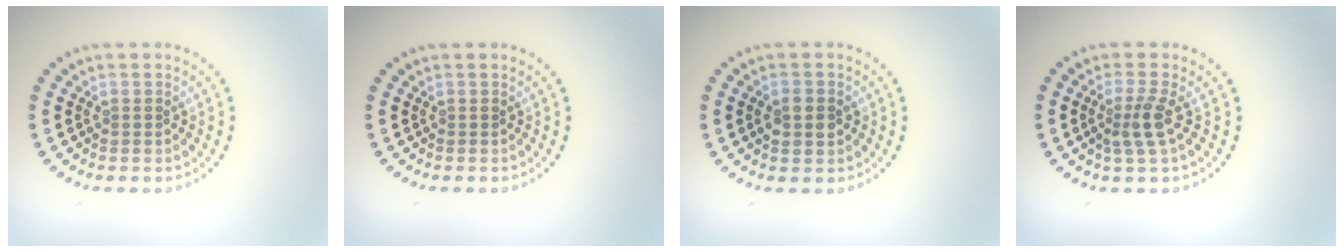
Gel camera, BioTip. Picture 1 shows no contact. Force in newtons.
{"total": 0.0}
{"total": 2.7, "press": 2.7, "slide": 0.1}
{"total": 2.3, "press": 1.7, "slide": 1.5}